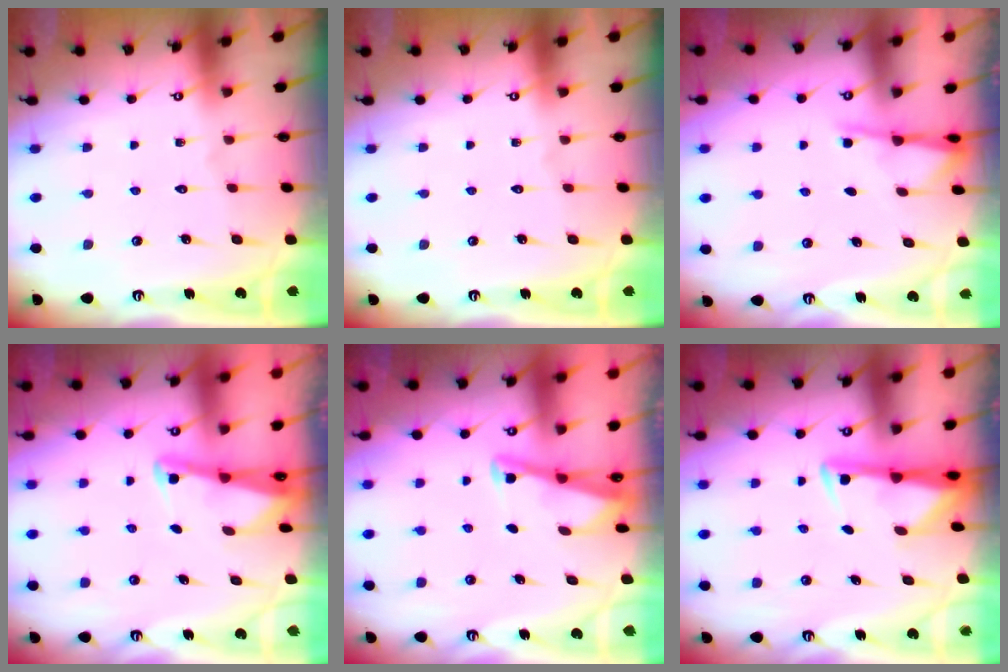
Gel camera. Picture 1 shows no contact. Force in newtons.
{"total": 0.0}
{"total": 2.0, "press": 2.0, "slide": 0.4}
{"total": 2.3, "press": 2.3, "slide": 0.3}
{"total": 2.9, "press": 2.8, "slide": 0.4}
{"total": 2.8, "press": 2.7, "slide": 0.5}